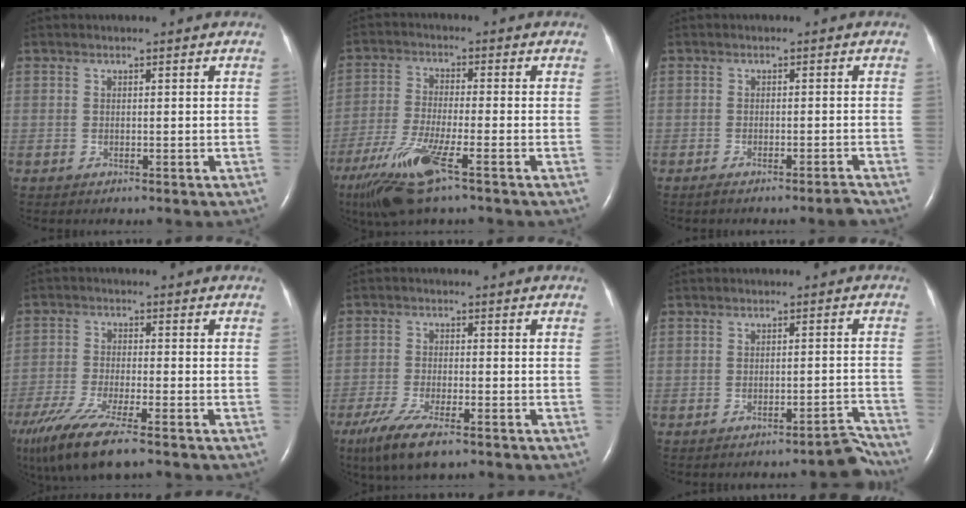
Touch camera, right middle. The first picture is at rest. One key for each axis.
{"total": 11.2, "fx": -6.5, "fy": 1.2, "fz": 9.1, "tx": -0.190, "ty": -0.030, "tz": -0.120}
{"total": 2.5, "fx": -2.1, "fy": -0.6, "fz": 1.1, "tx": -0.020, "ty": 0.000, "tz": -0.036}
{"total": 13.2, "fx": -9.6, "fy": 1.8, "fz": 8.8, "tx": -0.188, "ty": -0.035, "tz": -0.171}
{"total": 8.6, "fx": -5.8, "fy": 1.9, "fz": 6.1, "tx": -0.120, "ty": -0.021, "tz": -0.096}
{"total": 3.8, "fx": -3.6, "fy": 0.0, "fz": 1.2, "tx": 0.002, "ty": 0.012, "tz": -0.048}